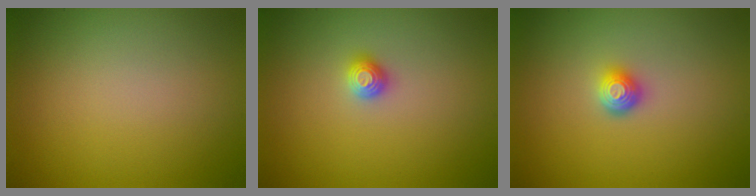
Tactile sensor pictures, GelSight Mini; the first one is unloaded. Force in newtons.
{"total": 1.1, "press": 1.1, "slide": 0.2}
{"total": 1.7, "press": 1.3, "slide": 1.1}